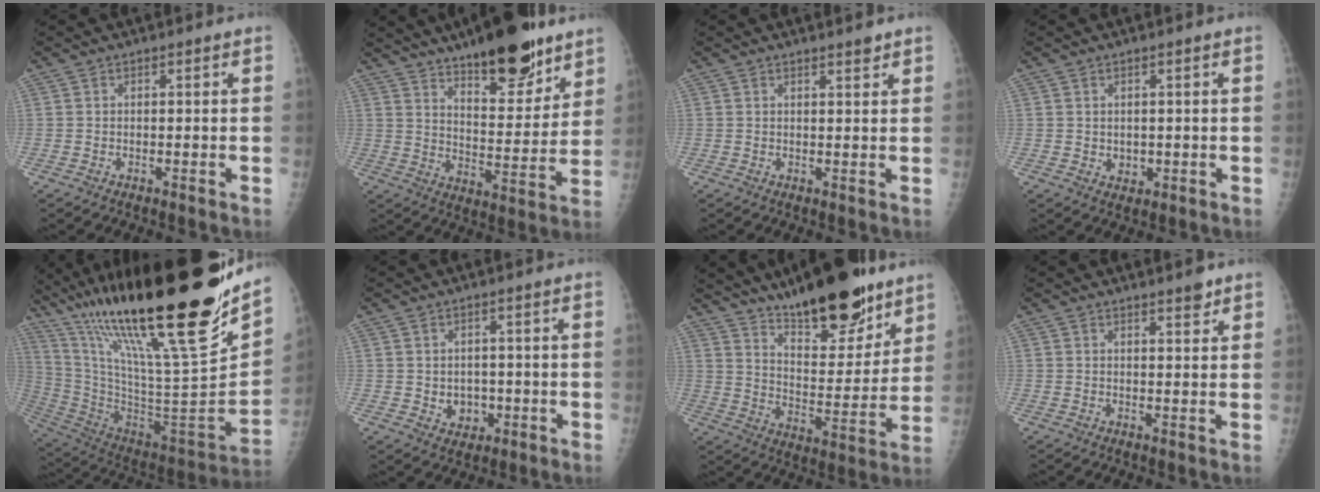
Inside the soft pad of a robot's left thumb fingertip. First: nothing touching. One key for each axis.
{"total": 18.8, "fx": 13.1, "fy": 6.3, "fz": 11.9, "tx": -0.141, "ty": -0.076, "tz": 0.207}
{"total": 1.7, "fx": 1.5, "fy": 0.2, "fz": 0.9, "tx": -0.009, "ty": -0.012, "tz": 0.022}
{"total": 2.2, "fx": 0.4, "fy": 1.6, "fz": 1.3, "tx": -0.011, "ty": -0.006, "tz": 0.013}
{"total": 38.2, "fx": 25.0, "fy": 5.8, "fz": 28.3, "tx": -0.453, "ty": -0.100, "tz": 0.425}
{"total": 4.1, "fx": -0.4, "fy": 3.5, "fz": 2.0, "tx": -0.008, "ty": 0.001, "tz": 0.004}
{"total": 20.5, "fx": 15.0, "fy": 6.7, "fz": 12.4, "tx": -0.146, "ty": -0.091, "tz": 0.242}
{"total": 2.6, "fx": 2.1, "fy": 0.4, "fz": 1.5, "tx": -0.015, "ty": -0.015, "tz": 0.030}